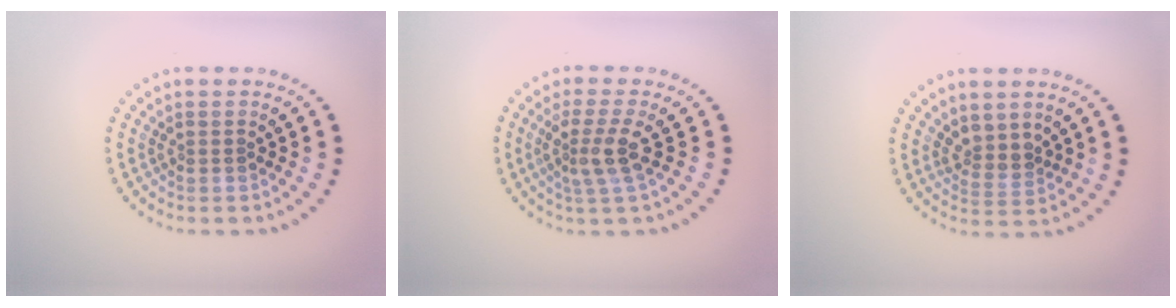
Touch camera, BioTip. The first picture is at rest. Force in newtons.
{"total": 2.9, "press": 2.3, "slide": 1.8}
{"total": 2.3, "press": 1.7, "slide": 1.6}